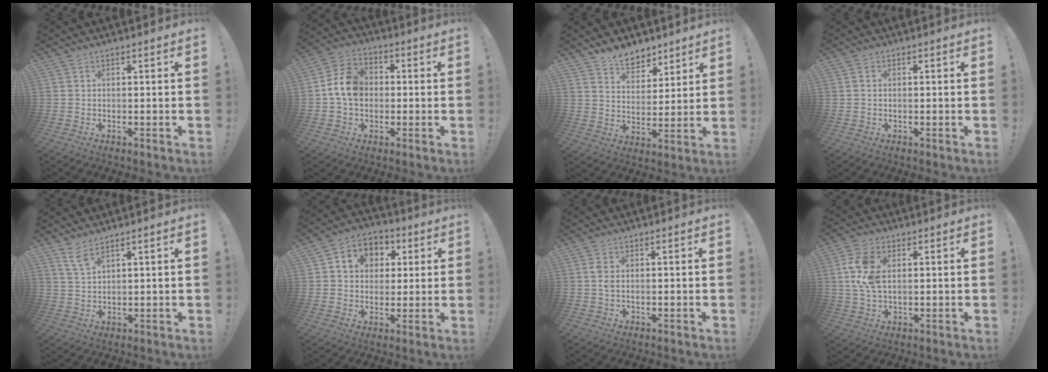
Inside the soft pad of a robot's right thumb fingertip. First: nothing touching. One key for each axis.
{"total": 10.8, "fx": 0.3, "fy": 8.5, "fz": 6.6, "tx": -0.102, "ty": 0.016, "tz": 0.011}
{"total": 8.9, "fx": 7.1, "fy": 4.8, "fz": 2.5, "tx": -0.040, "ty": -0.051, "tz": 0.137}
{"total": 0.7, "fx": 0.2, "fy": 0.5, "fz": 0.4, "tx": -0.006, "ty": 0.002, "tz": 0.003}
{"total": 4.8, "fx": 3.5, "fy": 1.1, "fz": 3.0, "tx": -0.062, "ty": -0.015, "tz": 0.063}
{"total": 9.0, "fx": 2.2, "fy": 8.0, "fz": 3.4, "tx": -0.049, "ty": -0.002, "tz": 0.048}
{"total": 2.0, "fx": 0.3, "fy": 1.0, "fz": 1.7, "tx": -0.042, "ty": 0.007, "tz": 0.007}
{"total": 9.5, "fx": 1.8, "fy": 5.7, "fz": 7.4, "tx": -0.150, "ty": -0.002, "tz": 0.034}